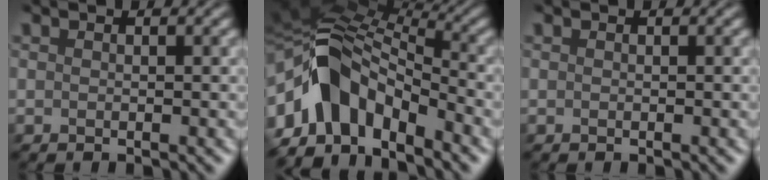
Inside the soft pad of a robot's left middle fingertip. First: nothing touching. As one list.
[{"total": 9.6, "force": [-4.1, 5.9, 6.3], "torque": [-0.118, 0.011, -0.082]}, {"total": 0.0}]